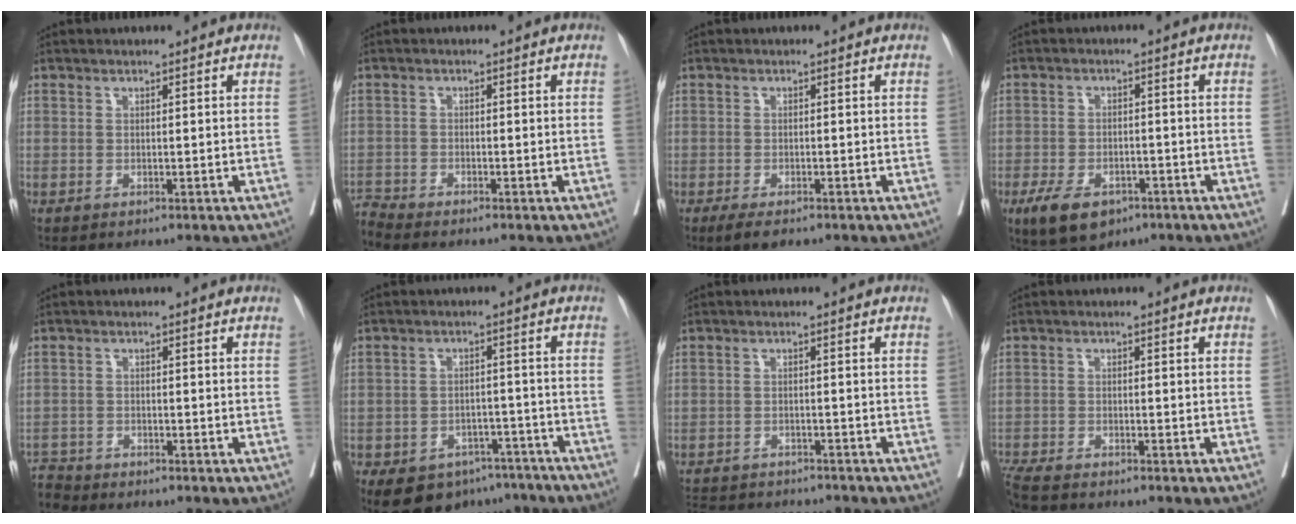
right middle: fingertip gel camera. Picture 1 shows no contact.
{"total": 2.3, "force": [-2.2, -0.7, -0.4], "torque": [0.006, -0.013, -0.044]}
{"total": 3.3, "force": [-2.3, 1.1, 2.1], "torque": [-0.037, -0.007, -0.034]}
{"total": 7.9, "force": [-4.8, 4.4, 4.6], "torque": [-0.083, -0.004, -0.074]}
{"total": 3.4, "force": [-3.2, 0.4, -0.9], "torque": [0.017, -0.011, -0.061]}
{"total": 13.5, "force": [-9.9, 7.8, 4.8], "torque": [-0.081, 0.013, -0.126]}
{"total": 11.6, "force": [-10.5, 3.6, 3.2], "torque": [-0.070, 0.005, -0.137]}
{"total": 6.4, "force": [-5.8, 0.4, 2.6], "torque": [-0.042, -0.016, -0.101]}